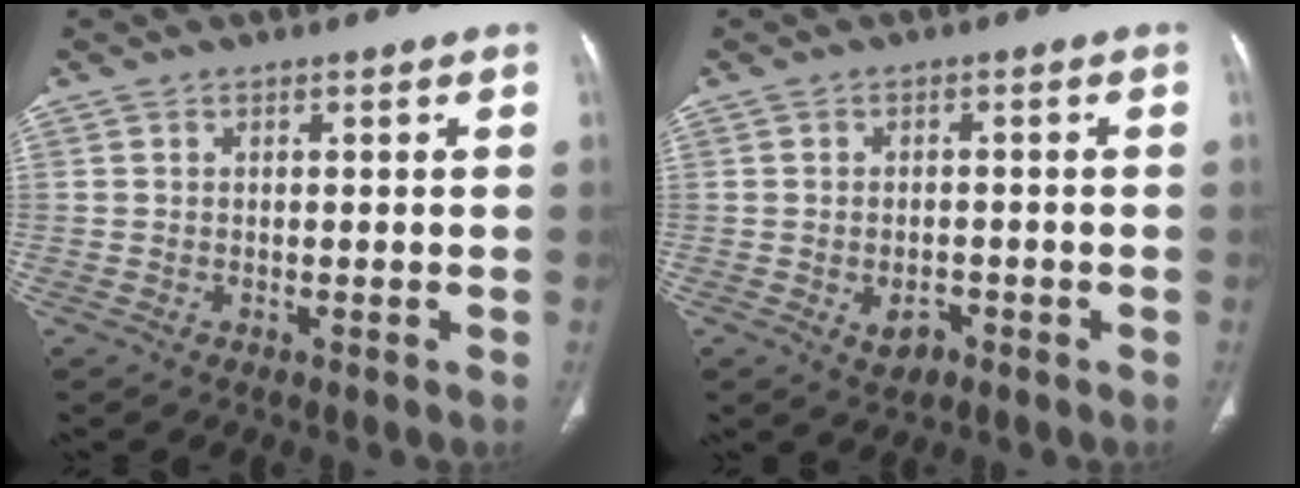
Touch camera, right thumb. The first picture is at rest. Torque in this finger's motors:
{"motor_torque": [-0.43, -0.01, 0.29, 0.40, 0.07]}